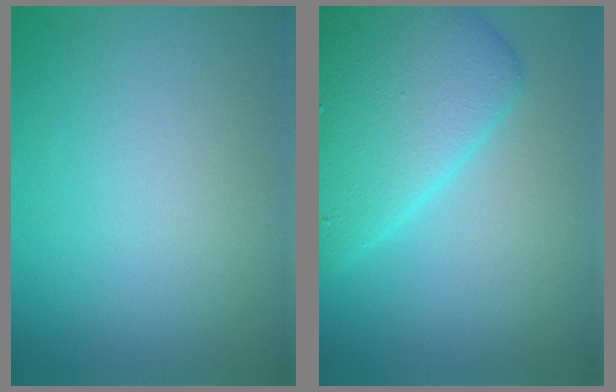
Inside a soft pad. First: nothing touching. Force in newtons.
{"total": 7.2, "press": 7.2, "slide": 0.2}